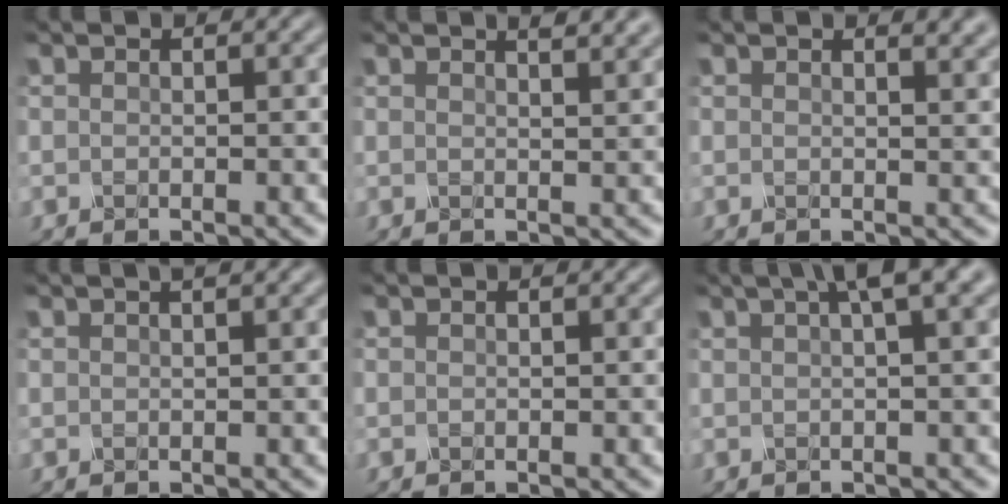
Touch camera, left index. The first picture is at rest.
{"total": 3.4, "force": [2.5, 1.2, 1.9], "torque": [-0.005, 0.017, 0.010]}
{"total": 2.6, "force": [2.0, 0.9, 1.4], "torque": [-0.007, 0.007, 0.020]}
{"total": 1.3, "force": [0.8, 0.3, 1.0], "torque": [-0.012, 0.001, 0.004]}
{"total": 0.0}
{"total": 4.2, "force": [2.2, 0.7, 3.5], "torque": [-0.045, 0.017, 0.030]}